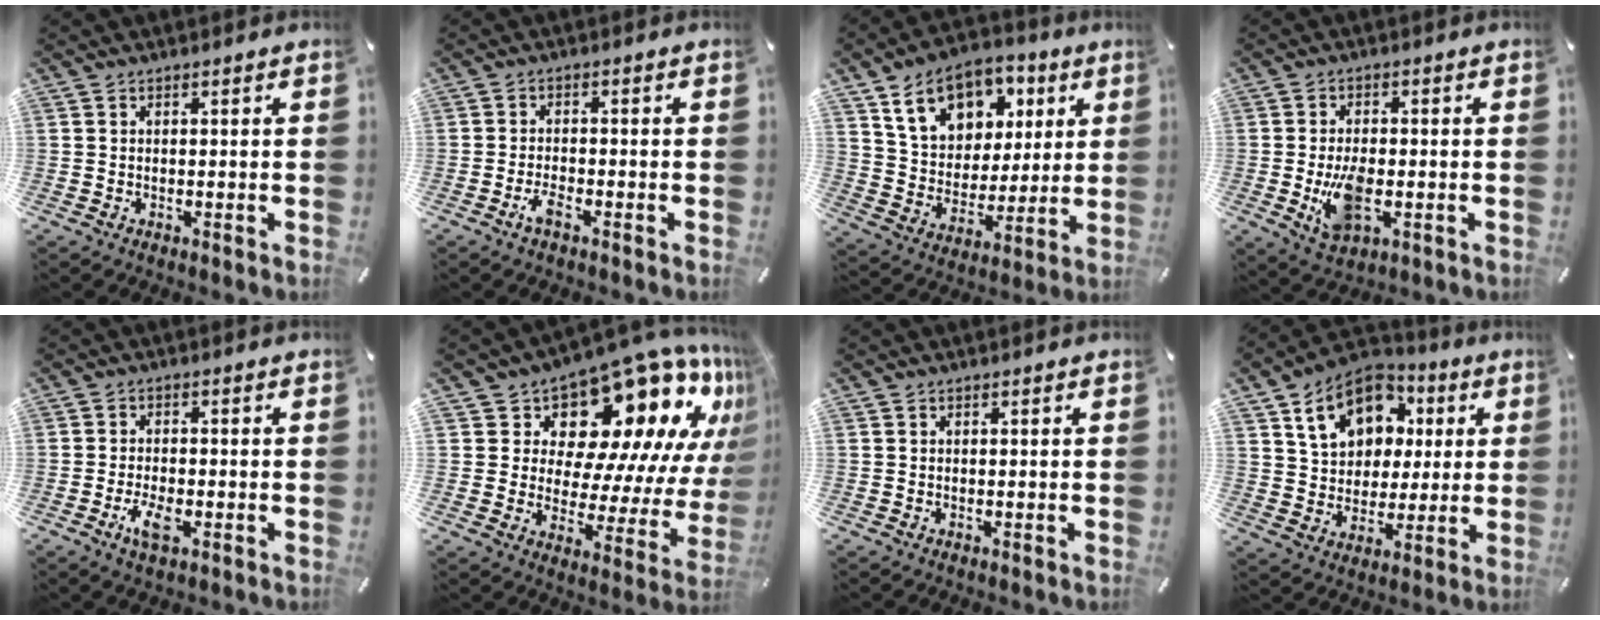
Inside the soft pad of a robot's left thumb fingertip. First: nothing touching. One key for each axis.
{"total": 3.1, "fx": -2.0, "fy": 1.1, "fz": 2.1, "tx": -0.047, "ty": 0.004, "tz": -0.040}
{"total": 15.0, "fx": 7.6, "fy": 11.1, "fz": 6.5, "tx": -0.122, "ty": -0.024, "tz": 0.146}
{"total": 8.7, "fx": -1.6, "fy": 5.0, "fz": 6.9, "tx": -0.145, "ty": -0.005, "tz": -0.029}
{"total": 5.2, "fx": -2.2, "fy": 2.4, "fz": 4.1, "tx": -0.091, "ty": 0.002, "tz": -0.043}
{"total": 19.5, "fx": 13.7, "fy": 9.6, "fz": 9.9, "tx": -0.118, "ty": -0.133, "tz": 0.230}
{"total": 0.0}
{"total": 14.8, "fx": 5.7, "fy": 11.7, "fz": 6.9, "tx": -0.129, "ty": -0.007, "tz": 0.113}